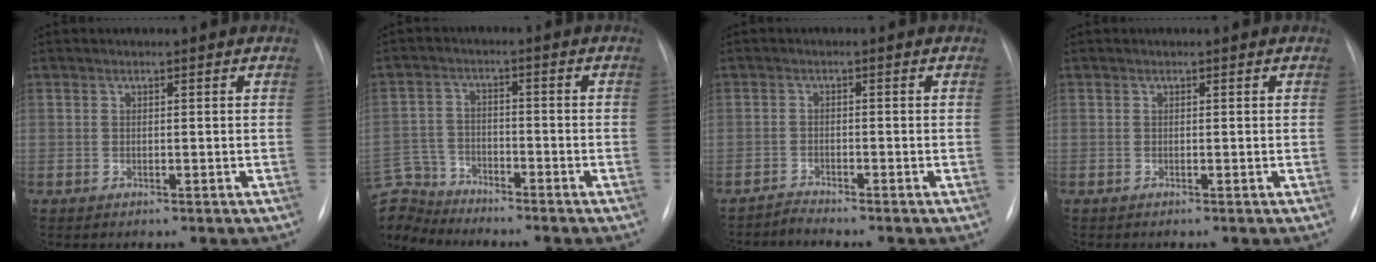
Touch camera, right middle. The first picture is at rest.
{"total": 10.0, "force": [-9.3, 3.4, 0.7], "torque": [-0.039, 0.015, -0.180]}
{"total": 1.6, "force": [-1.5, -0.4, -0.5], "torque": [0.012, -0.011, -0.029]}
{"total": 0.0}